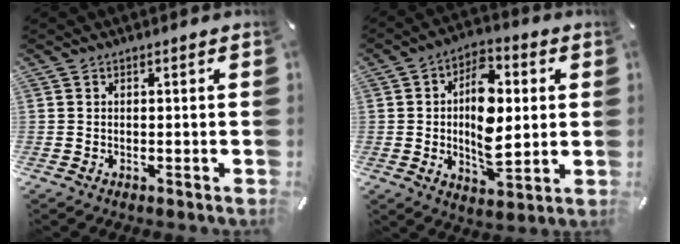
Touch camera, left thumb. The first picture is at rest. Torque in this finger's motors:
{"motor_torque": [0.64, 0.35, 0.64, 0.15, 0.14]}